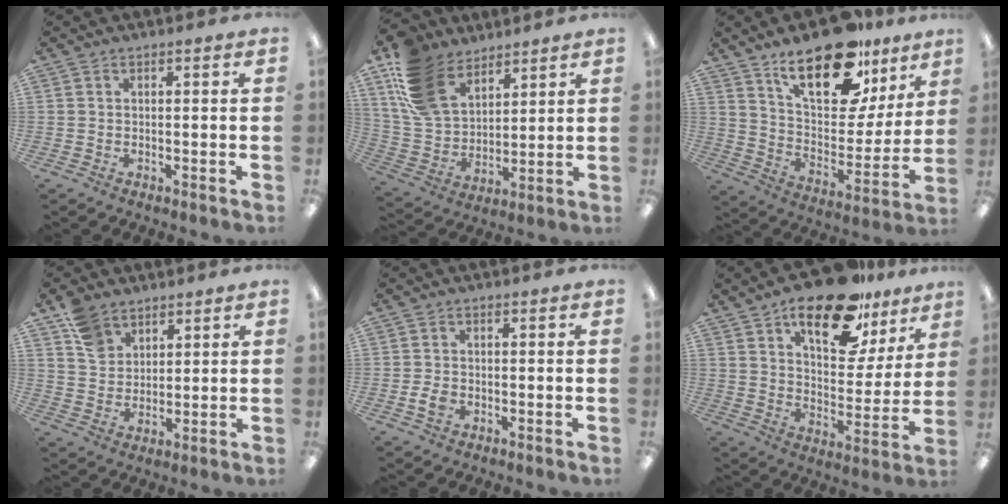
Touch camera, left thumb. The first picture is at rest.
{"total": 16.3, "force": [10.4, 10.3, 7.4], "torque": [-0.166, -0.032, 0.207]}
{"total": 23.2, "force": [15.2, 10.3, 14.2], "torque": [-0.219, -0.085, 0.261]}
{"total": 7.9, "force": [5.4, 5.2, 2.5], "torque": [-0.054, -0.011, 0.104]}
{"total": 2.9, "force": [-0.8, 2.1, 1.9], "torque": [-0.039, 0.003, -0.015]}
{"total": 20.1, "force": [13.8, 8.7, 11.8], "torque": [-0.178, -0.073, 0.230]}